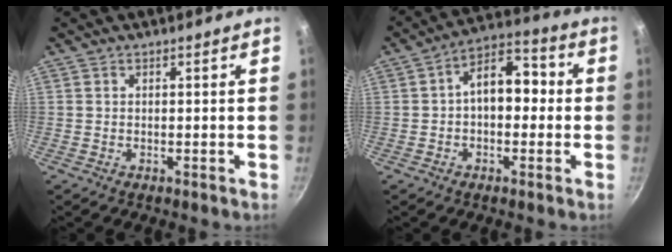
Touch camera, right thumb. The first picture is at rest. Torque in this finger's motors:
{"motor_torque": [-0.36, 1.17, 1.21, 0.25, 0.05]}